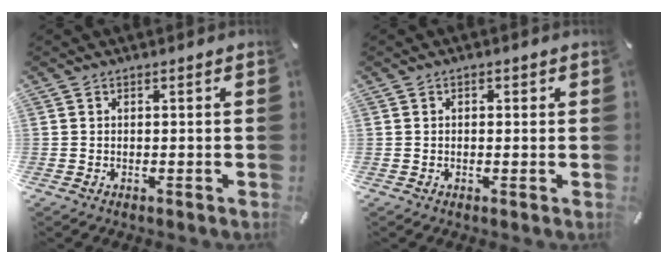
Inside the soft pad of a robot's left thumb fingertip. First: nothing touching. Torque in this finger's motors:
{"motor_torque": [0.17, 0.01, -0.01, 0.00, 0.03]}